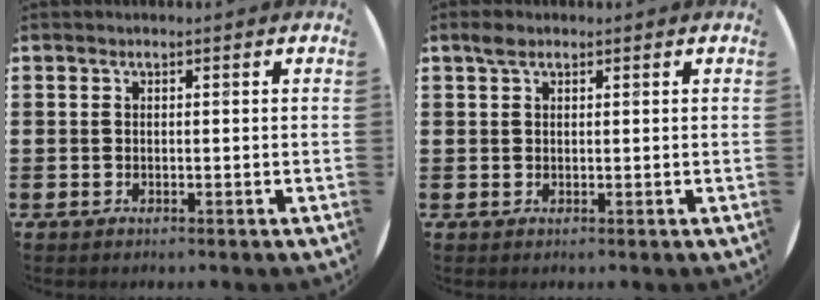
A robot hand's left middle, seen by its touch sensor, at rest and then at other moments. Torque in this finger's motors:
{"motor_torque": [0.38, -0.30, 0.01, 0.00]}